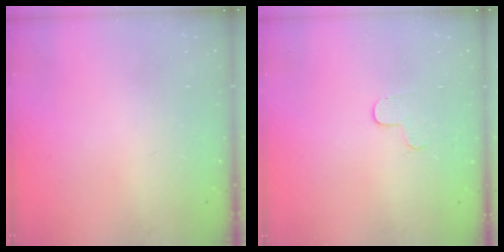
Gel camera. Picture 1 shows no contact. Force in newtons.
{"total": 4.1, "press": 4.0, "slide": 0.4}